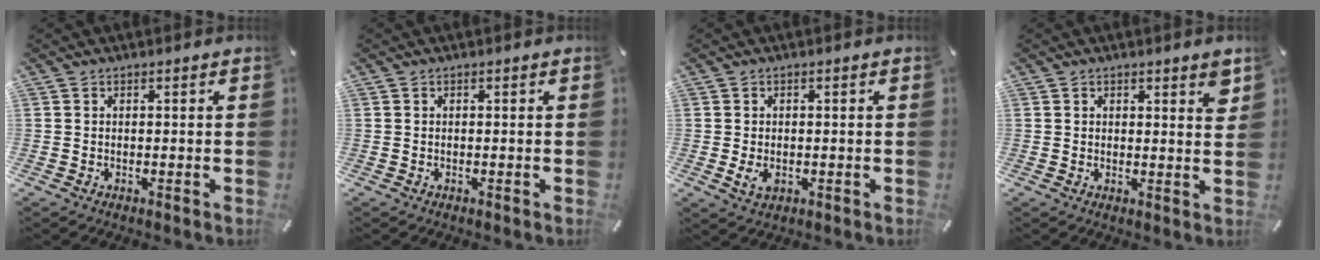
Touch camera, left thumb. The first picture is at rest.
{"total": 0.0}
{"total": 2.9, "force": [-0.6, 1.8, 2.2], "torque": [-0.053, -0.004, -0.012]}
{"total": 2.9, "force": [1.9, 1.2, 1.8], "torque": [-0.015, -0.009, 0.029]}